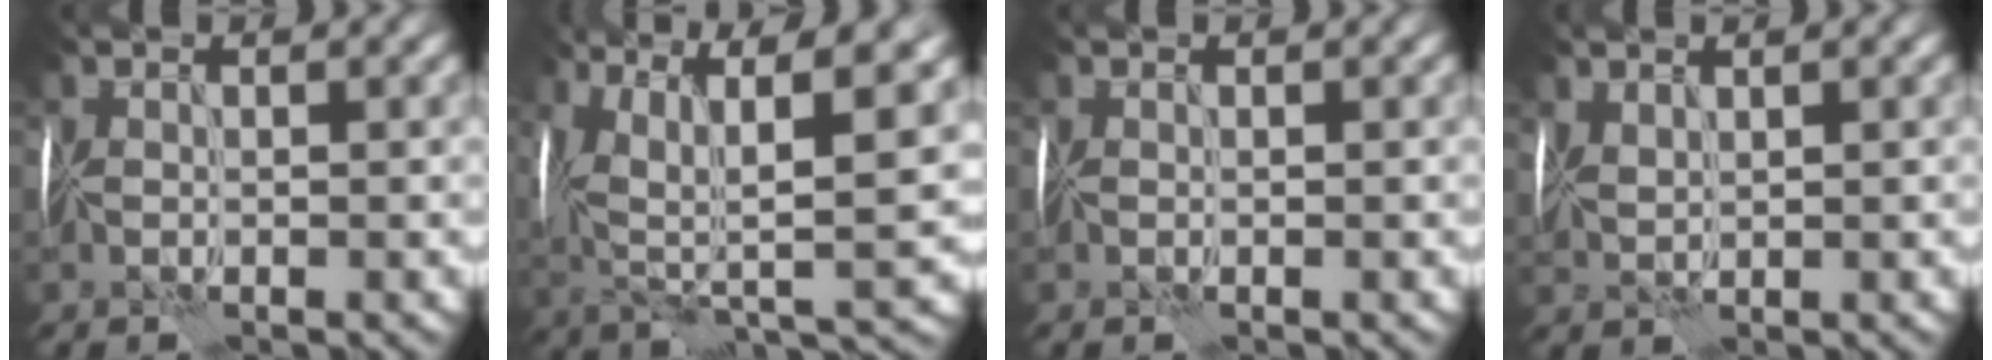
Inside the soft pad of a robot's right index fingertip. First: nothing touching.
{"total": 11.0, "force": [3.7, 3.4, 9.7], "torque": [-0.196, 0.012, 0.069]}
{"total": 0.0}
{"total": 1.5, "force": [1.2, 0.5, 0.8], "torque": [-0.024, 0.006, 0.029]}